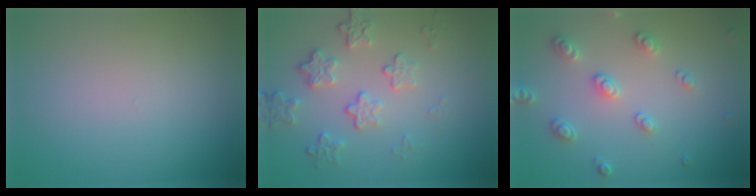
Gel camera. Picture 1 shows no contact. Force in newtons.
{"total": 4.0, "press": 3.1, "slide": 2.5}
{"total": 2.8, "press": 2.8, "slide": 0.2}